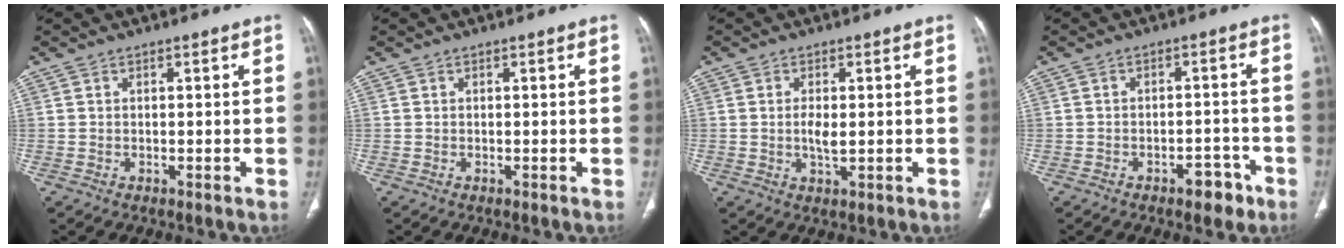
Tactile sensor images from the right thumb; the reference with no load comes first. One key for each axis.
{"total": 0.0}
{"total": 3.2, "fx": 0.1, "fy": 1.3, "fz": 2.9, "tx": -0.060, "ty": -0.006, "tz": 0.004}
{"total": 4.7, "fx": -2.9, "fy": 2.5, "fz": 2.7, "tx": -0.019, "ty": 0.024, "tz": -0.037}